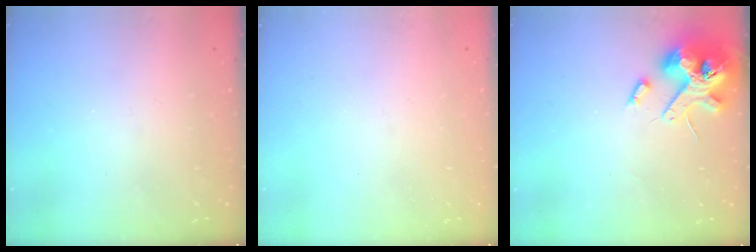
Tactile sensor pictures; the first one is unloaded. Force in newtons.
{"total": 0.0}
{"total": 13.7, "press": 13.5, "slide": 2.1}